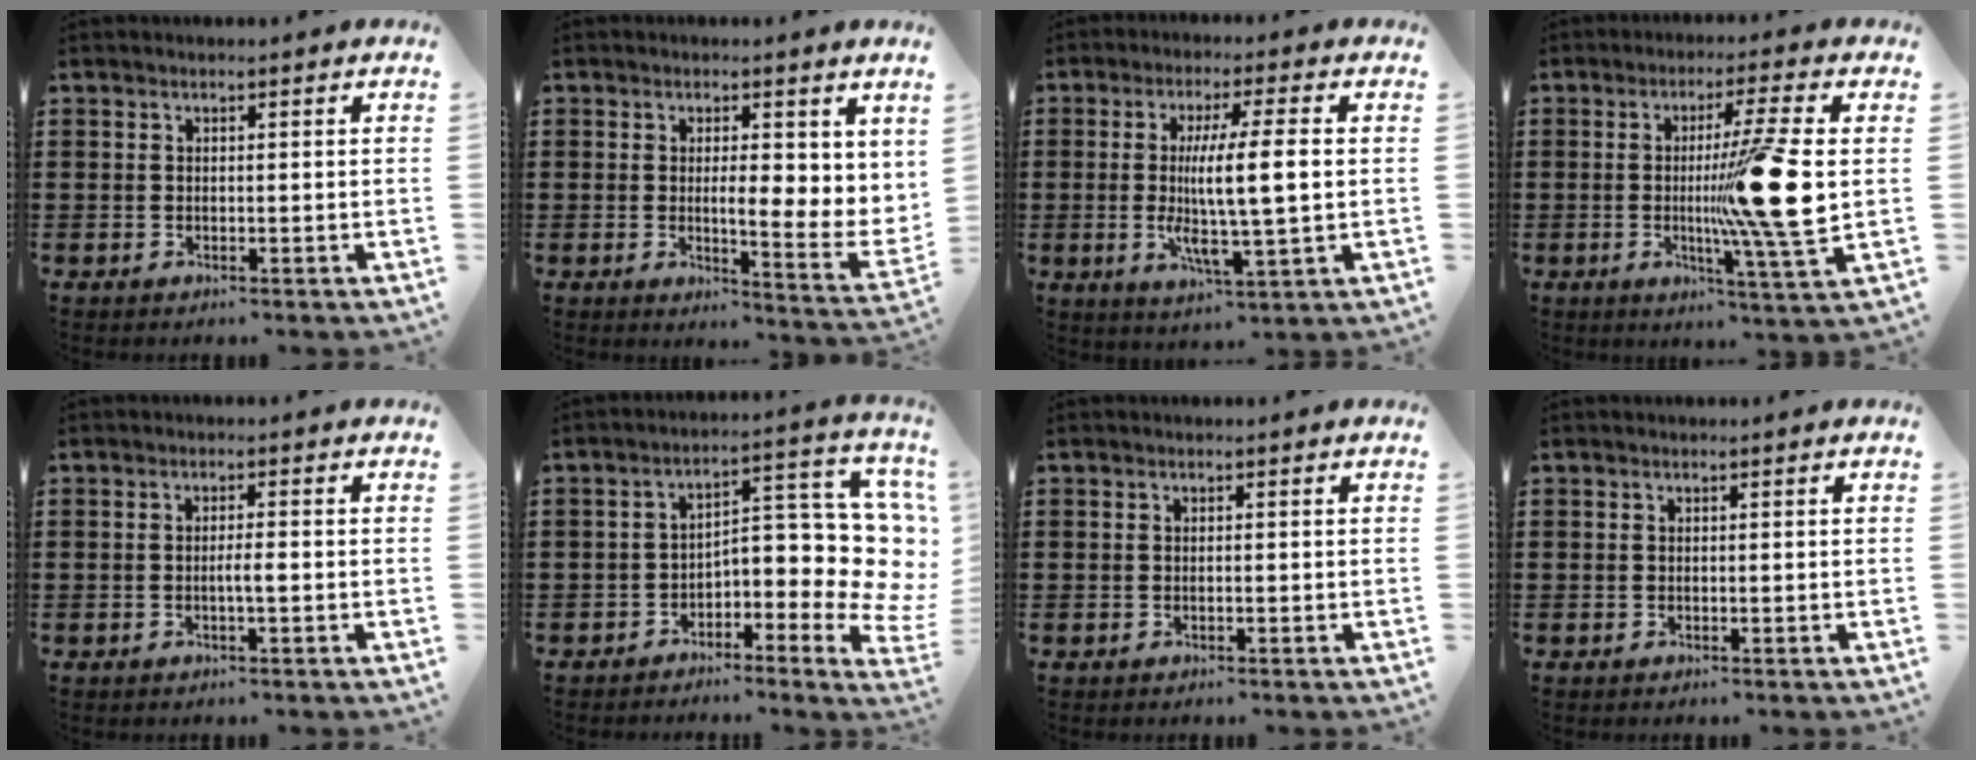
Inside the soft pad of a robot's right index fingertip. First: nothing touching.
{"total": 4.6, "force": [1.1, 1.7, 4.1], "torque": [-0.062, -0.018, 0.012]}
{"total": 9.7, "force": [0.4, 1.6, 9.6], "torque": [-0.170, 0.003, 0.005]}
{"total": 13.9, "force": [0.3, 0.3, 13.9], "torque": [-0.229, -0.021, -0.007]}
{"total": 1.9, "force": [-0.5, 0.0, 1.8], "torque": [-0.033, -0.001, -0.010]}
{"total": 7.0, "force": [-0.9, 3.7, 5.8], "torque": [-0.073, -0.025, -0.025]}
{"total": 0.0}
{"total": 0.0}